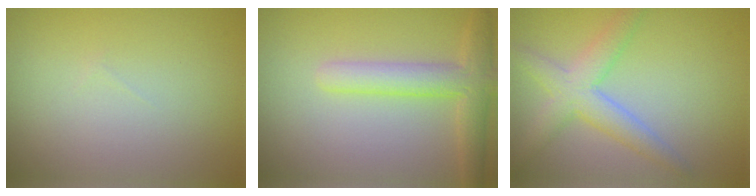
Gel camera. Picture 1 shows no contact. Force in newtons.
{"total": 4.0, "press": 4.0, "slide": 0.2}
{"total": 3.9, "press": 3.9, "slide": 0.2}